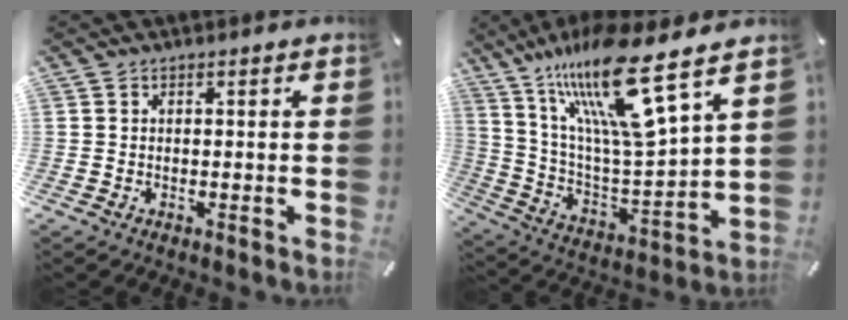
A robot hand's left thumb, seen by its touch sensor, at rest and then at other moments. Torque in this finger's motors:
{"motor_torque": [2.78, 2.23, 1.74, -1.03, 0.60]}